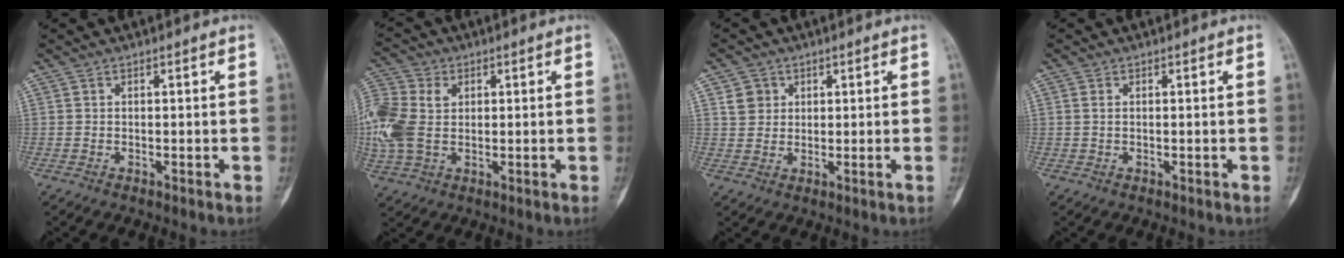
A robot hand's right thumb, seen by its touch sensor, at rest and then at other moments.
{"total": 13.7, "force": [1.4, 10.0, 9.3], "torque": [-0.235, 0.009, 0.028]}
{"total": 3.5, "force": [1.5, 3.1, 0.6], "torque": [0.004, -0.003, 0.025]}
{"total": 0.9, "force": [0.2, 0.6, 0.6], "torque": [-0.011, 0.001, 0.004]}